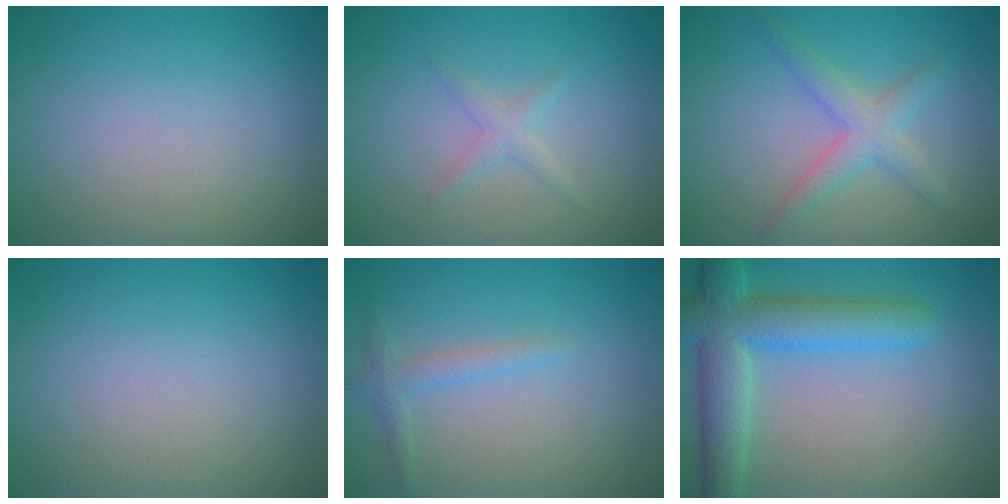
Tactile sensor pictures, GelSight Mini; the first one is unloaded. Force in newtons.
{"total": 1.3, "press": 1.3, "slide": 0.1}
{"total": 2.4, "press": 2.4, "slide": 0.1}
{"total": 0.0}
{"total": 1.3, "press": 1.3, "slide": 0.1}
{"total": 7.2, "press": 7.1, "slide": 0.5}